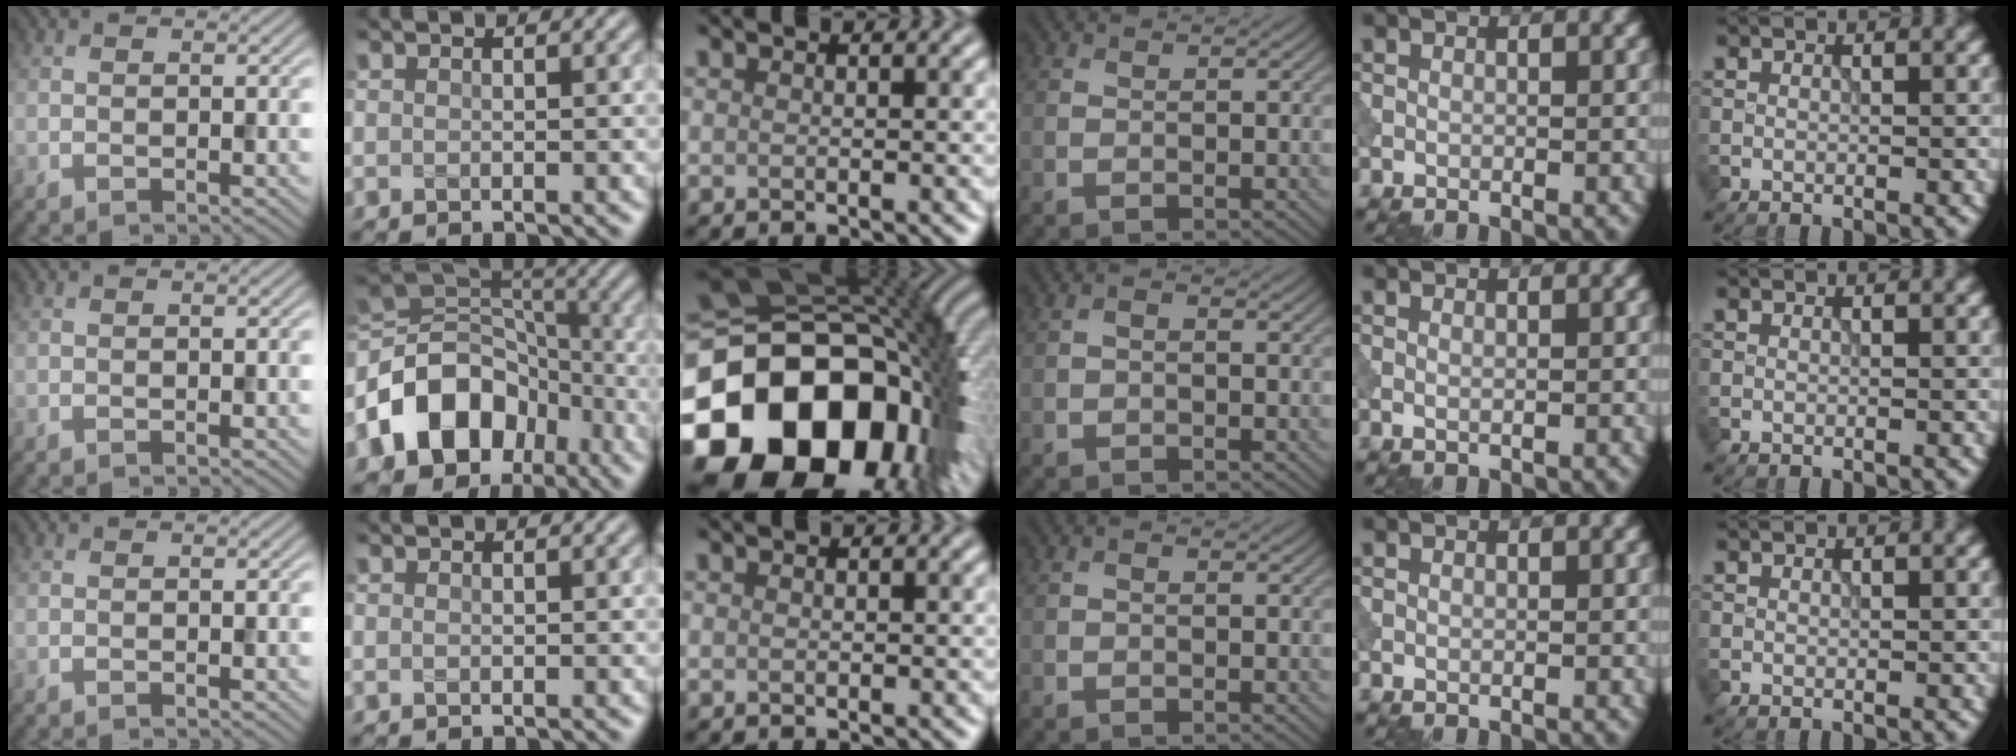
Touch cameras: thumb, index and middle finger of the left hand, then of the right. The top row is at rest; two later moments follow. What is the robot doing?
{"motion": "insert", "object": "peg toy"}